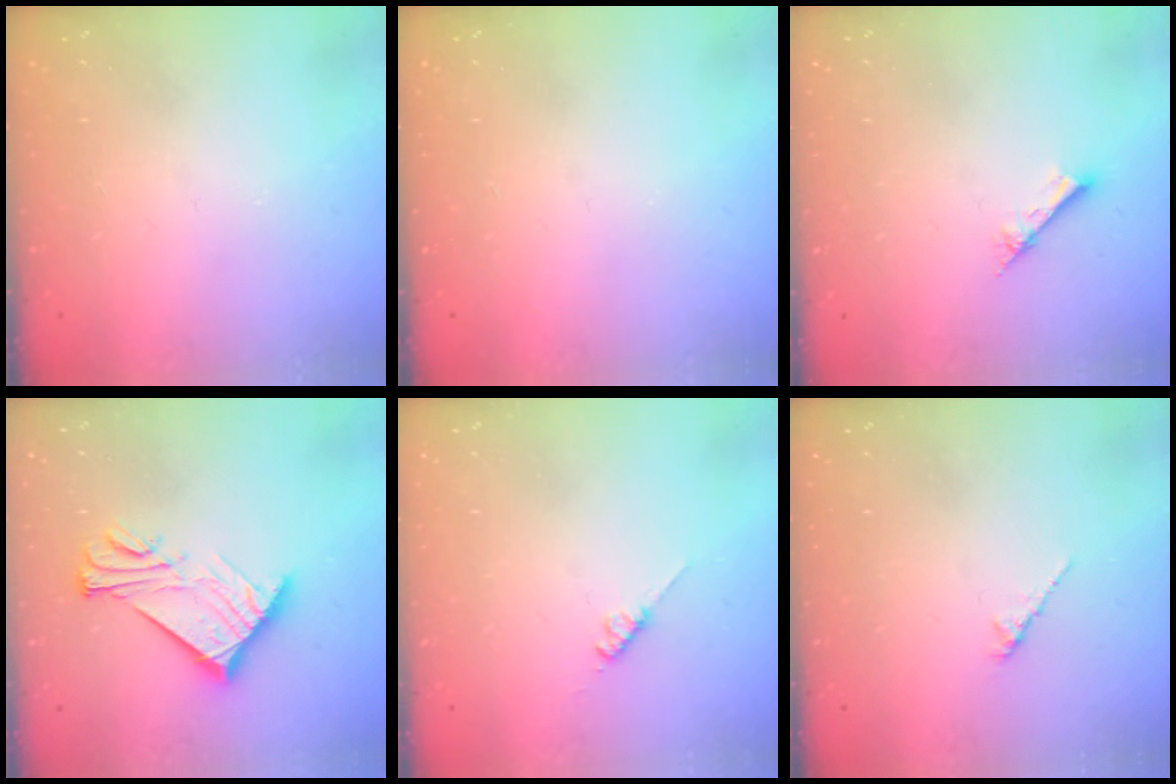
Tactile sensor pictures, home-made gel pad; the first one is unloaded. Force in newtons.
{"total": 0.0}
{"total": 2.1, "press": 2.1, "slide": 0.2}
{"total": 12.0, "press": 12.0, "slide": 0.6}
{"total": 2.8, "press": 2.8, "slide": 0.5}
{"total": 1.6, "press": 1.5, "slide": 0.5}